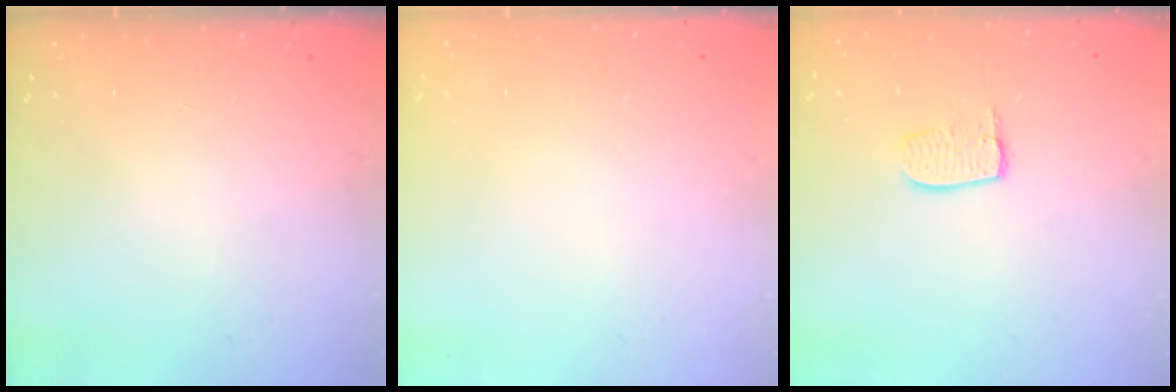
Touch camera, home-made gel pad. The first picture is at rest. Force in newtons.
{"total": 0.0}
{"total": 6.1, "press": 6.1, "slide": 0.5}